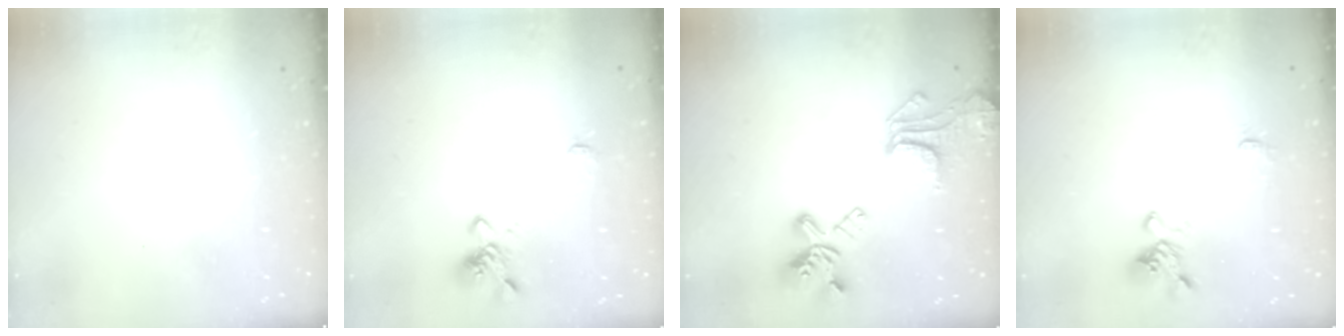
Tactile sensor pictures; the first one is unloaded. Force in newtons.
{"total": 1.5, "press": 1.2, "slide": 0.9}
{"total": 10.7, "press": 10.3, "slide": 2.8}
{"total": 1.3, "press": 0.8, "slide": 1.0}